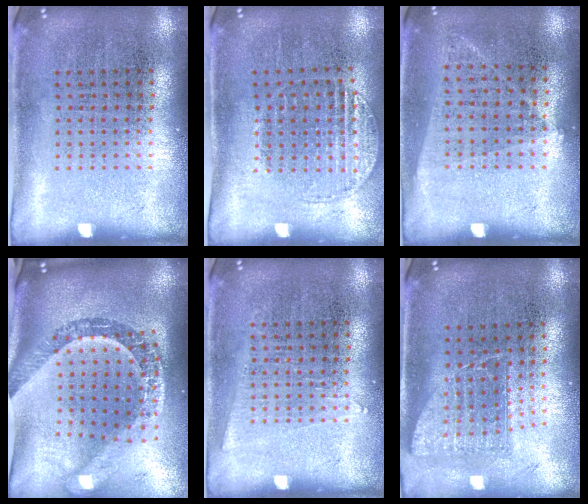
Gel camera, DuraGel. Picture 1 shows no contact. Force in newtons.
{"total": 1.2, "press": 1.1, "slide": 0.4}
{"total": 1.0, "press": 0.9, "slide": 0.5}
{"total": 3.5, "press": 2.5, "slide": 2.4}
{"total": 0.9, "press": 0.9, "slide": 0.3}
{"total": 1.4, "press": 1.1, "slide": 0.9}